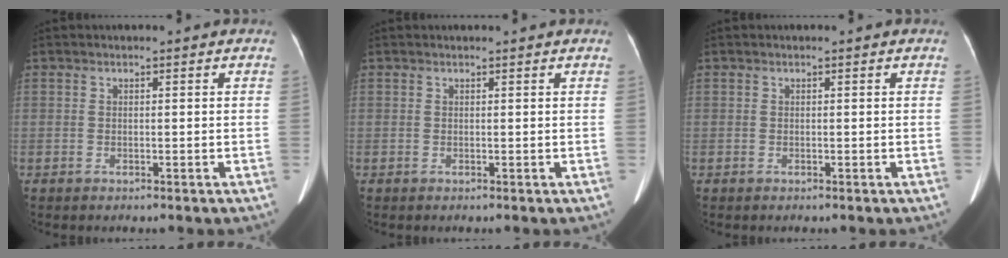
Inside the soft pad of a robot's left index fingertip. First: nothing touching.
{"total": 1.3, "force": [1.3, 0.0, 0.4], "torque": [-0.007, 0.013, 0.018]}
{"total": 0.0}